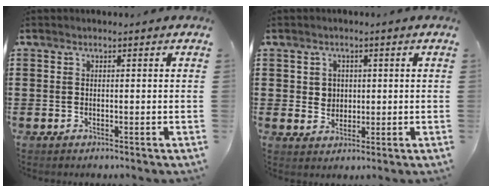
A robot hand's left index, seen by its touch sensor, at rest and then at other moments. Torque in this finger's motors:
{"motor_torque": [0.33, 0.30, 0.11, 0.00]}